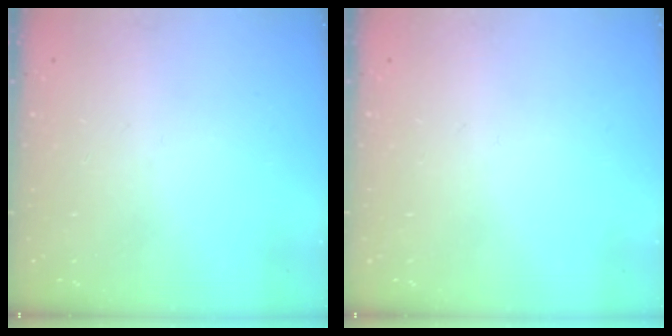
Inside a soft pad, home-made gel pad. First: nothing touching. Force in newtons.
{"total": 0.0}